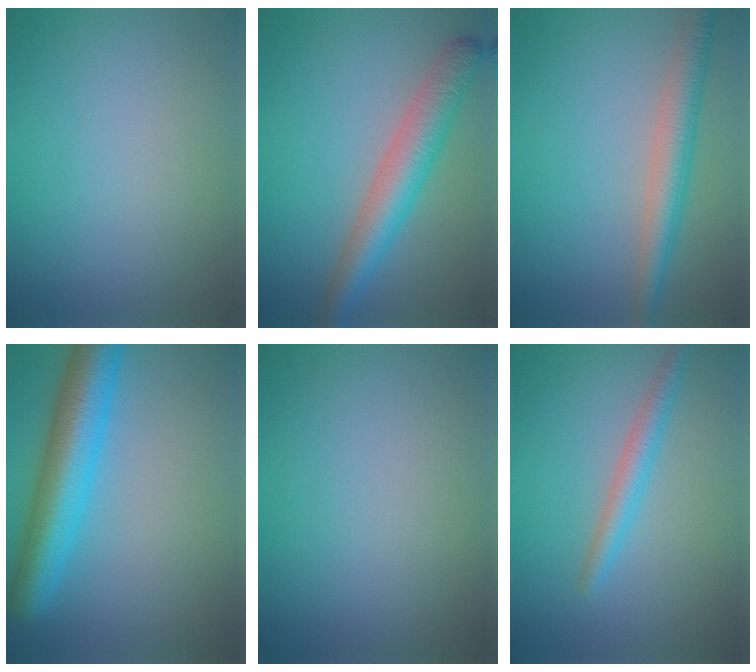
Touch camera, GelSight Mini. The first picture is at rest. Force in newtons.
{"total": 5.2, "press": 5.1, "slide": 0.2}
{"total": 4.0, "press": 4.0, "slide": 0.1}
{"total": 7.5, "press": 7.5, "slide": 0.3}
{"total": 0.0}
{"total": 2.4, "press": 2.4, "slide": 0.0}